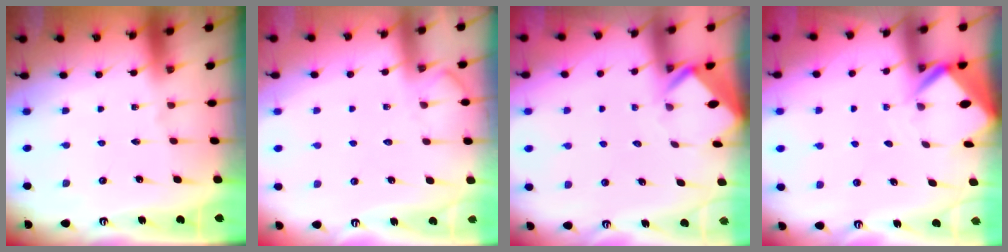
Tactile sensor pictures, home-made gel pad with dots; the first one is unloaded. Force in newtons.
{"total": 5.3, "press": 5.3, "slide": 0.6}
{"total": 2.8, "press": 2.8, "slide": 0.1}
{"total": 3.3, "press": 3.3, "slide": 0.2}